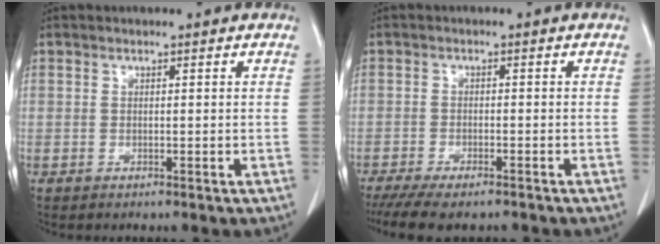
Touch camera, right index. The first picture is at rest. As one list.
[{"total": 9.9, "force": [-8.2, 2.5, 5.0], "torque": [-0.075, -0.010, -0.124]}]